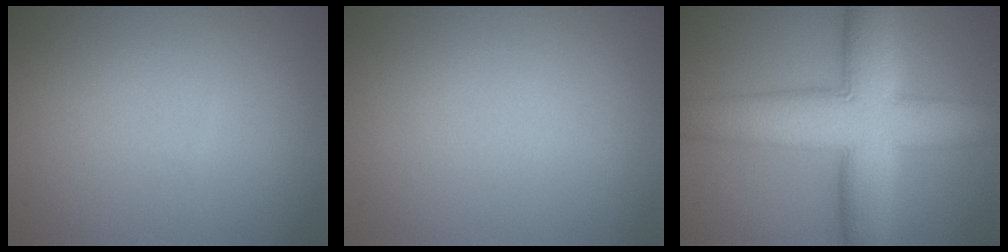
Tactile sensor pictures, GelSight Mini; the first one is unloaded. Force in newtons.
{"total": 0.0}
{"total": 11.9, "press": 11.9, "slide": 0.2}